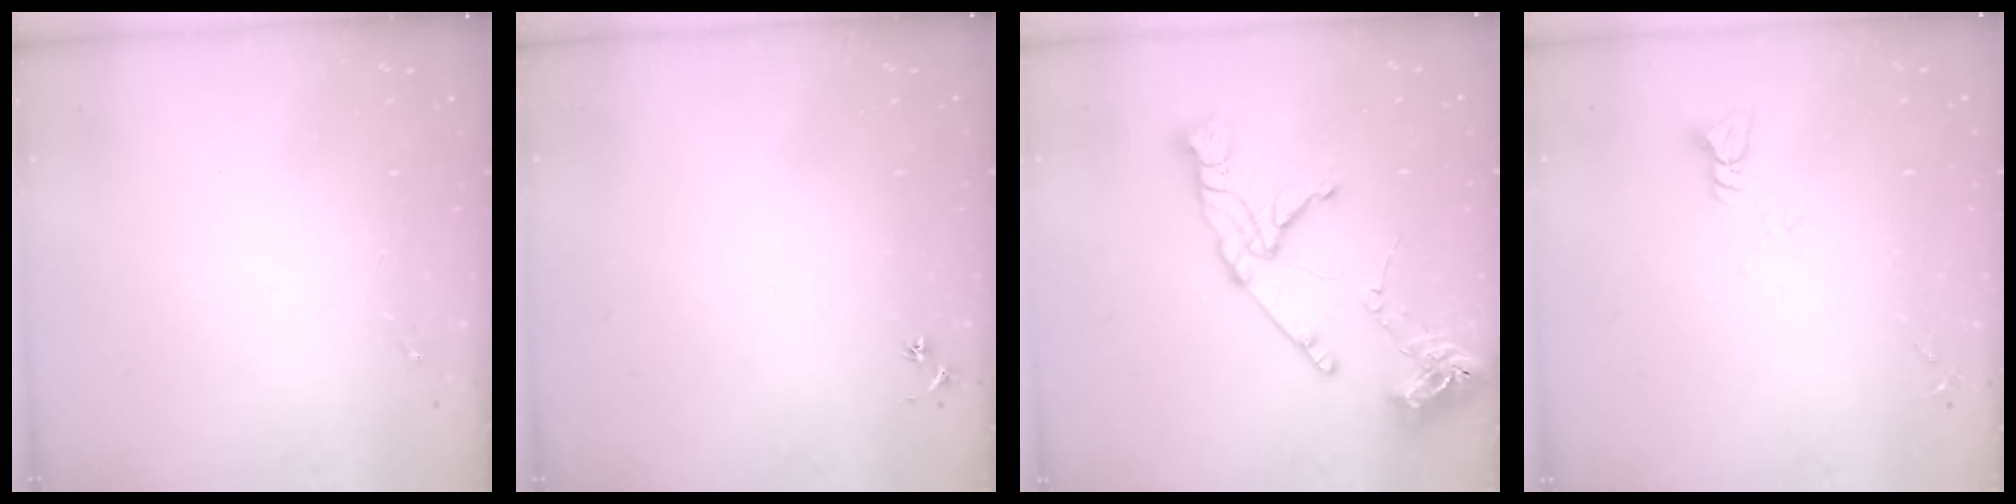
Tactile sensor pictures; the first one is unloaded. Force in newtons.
{"total": 2.5, "press": 2.5, "slide": 0.3}
{"total": 18.8, "press": 18.7, "slide": 1.7}
{"total": 3.9, "press": 3.9, "slide": 0.3}